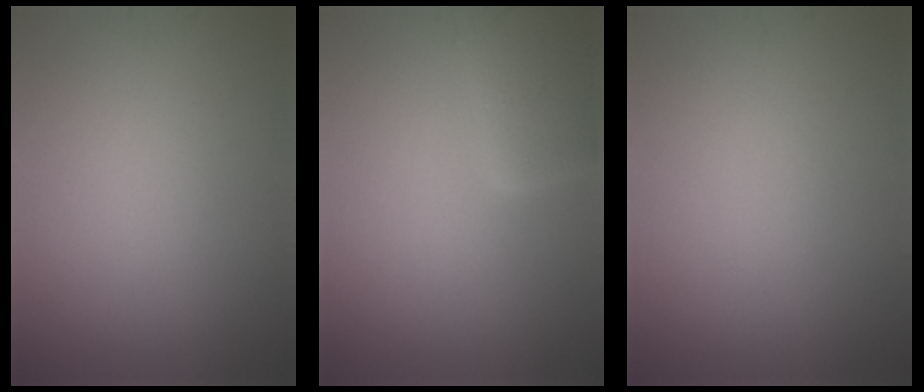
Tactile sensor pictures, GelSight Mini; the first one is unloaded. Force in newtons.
{"total": 5.6, "press": 5.6, "slide": 0.4}
{"total": 0.0}